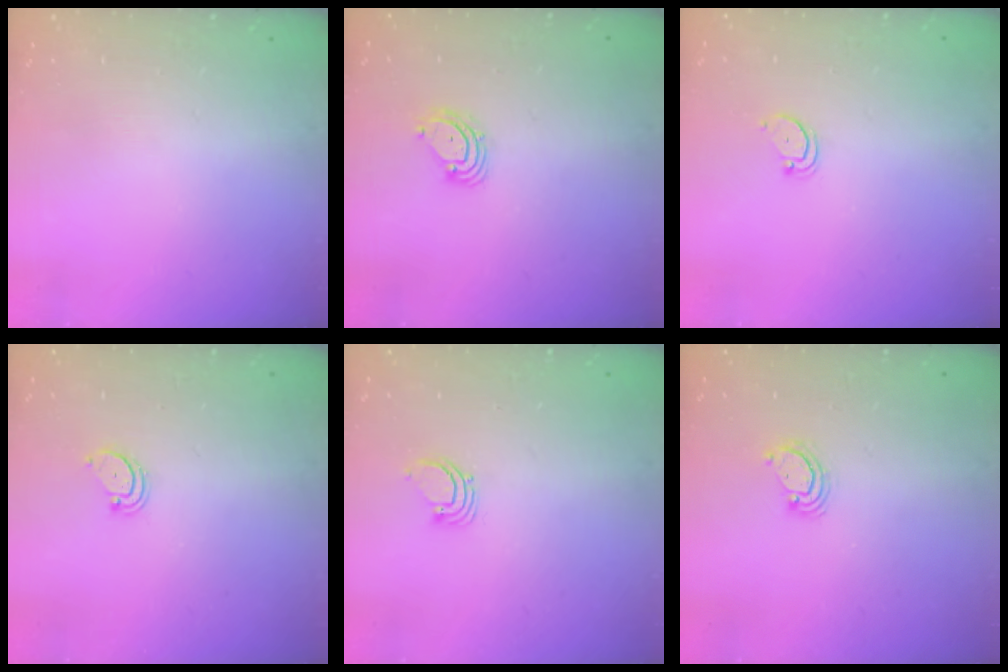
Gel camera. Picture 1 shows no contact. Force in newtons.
{"total": 4.7, "press": 4.7, "slide": 0.6}
{"total": 2.7, "press": 2.7, "slide": 0.2}
{"total": 1.9, "press": 1.9, "slide": 0.2}
{"total": 2.5, "press": 2.5, "slide": 0.1}
{"total": 2.6, "press": 2.6, "slide": 0.3}